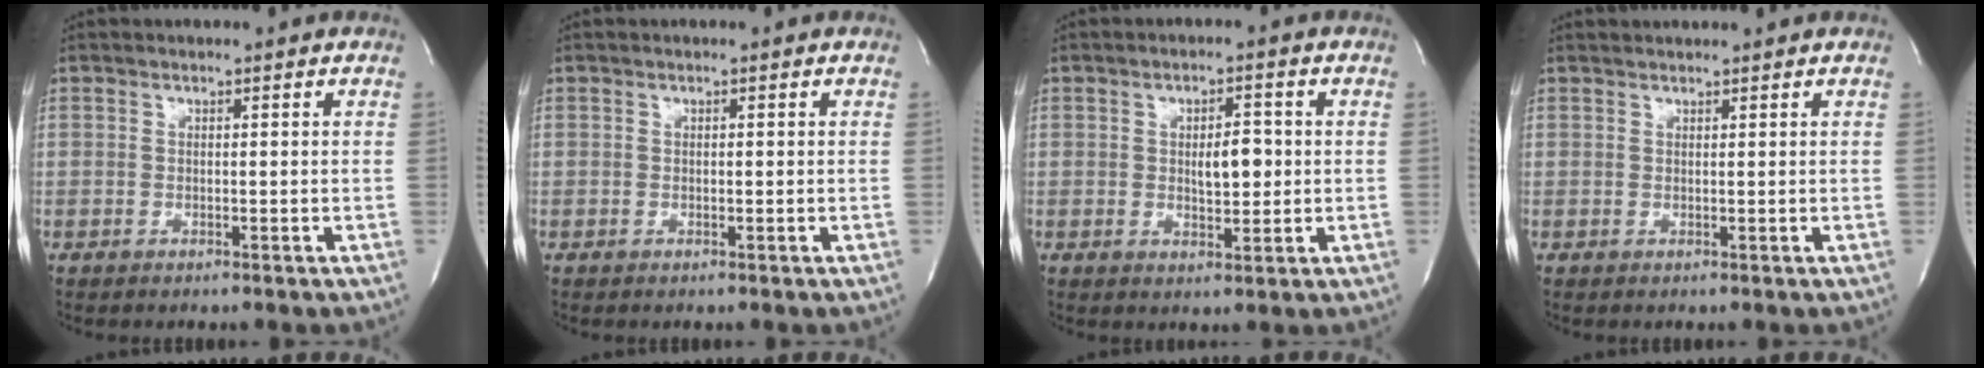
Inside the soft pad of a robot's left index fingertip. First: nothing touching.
{"total": 0.0}
{"total": 4.5, "force": [0.2, 1.8, 4.1], "torque": [-0.064, 0.002, 0.006]}
{"total": 2.3, "force": [2.2, 0.0, 0.8], "torque": [-0.015, 0.024, 0.030]}